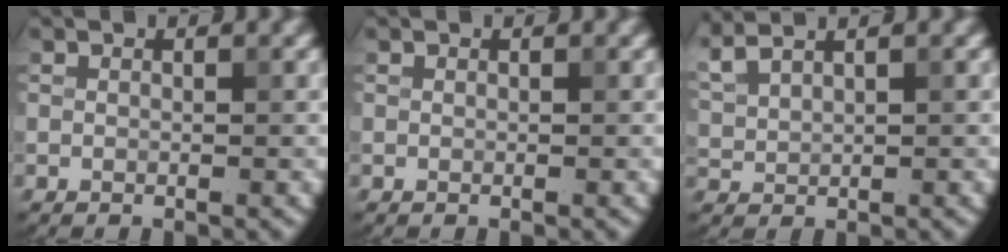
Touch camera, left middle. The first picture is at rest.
{"total": 0.0}
{"total": 3.5, "force": [2.8, 0.9, 1.8], "torque": [-0.053, 0.017, 0.055]}